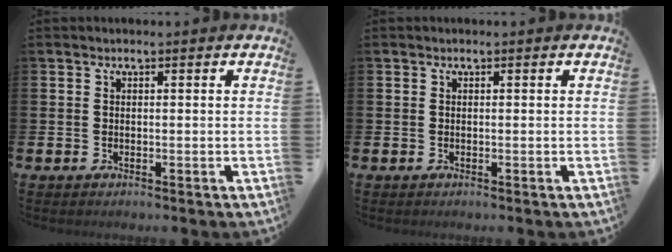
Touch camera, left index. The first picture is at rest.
{"total": 0.0}